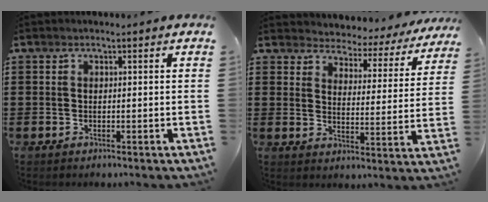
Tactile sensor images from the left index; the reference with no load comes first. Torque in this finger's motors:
{"motor_torque": [2.14, 0.00, 0.46, 0.09]}